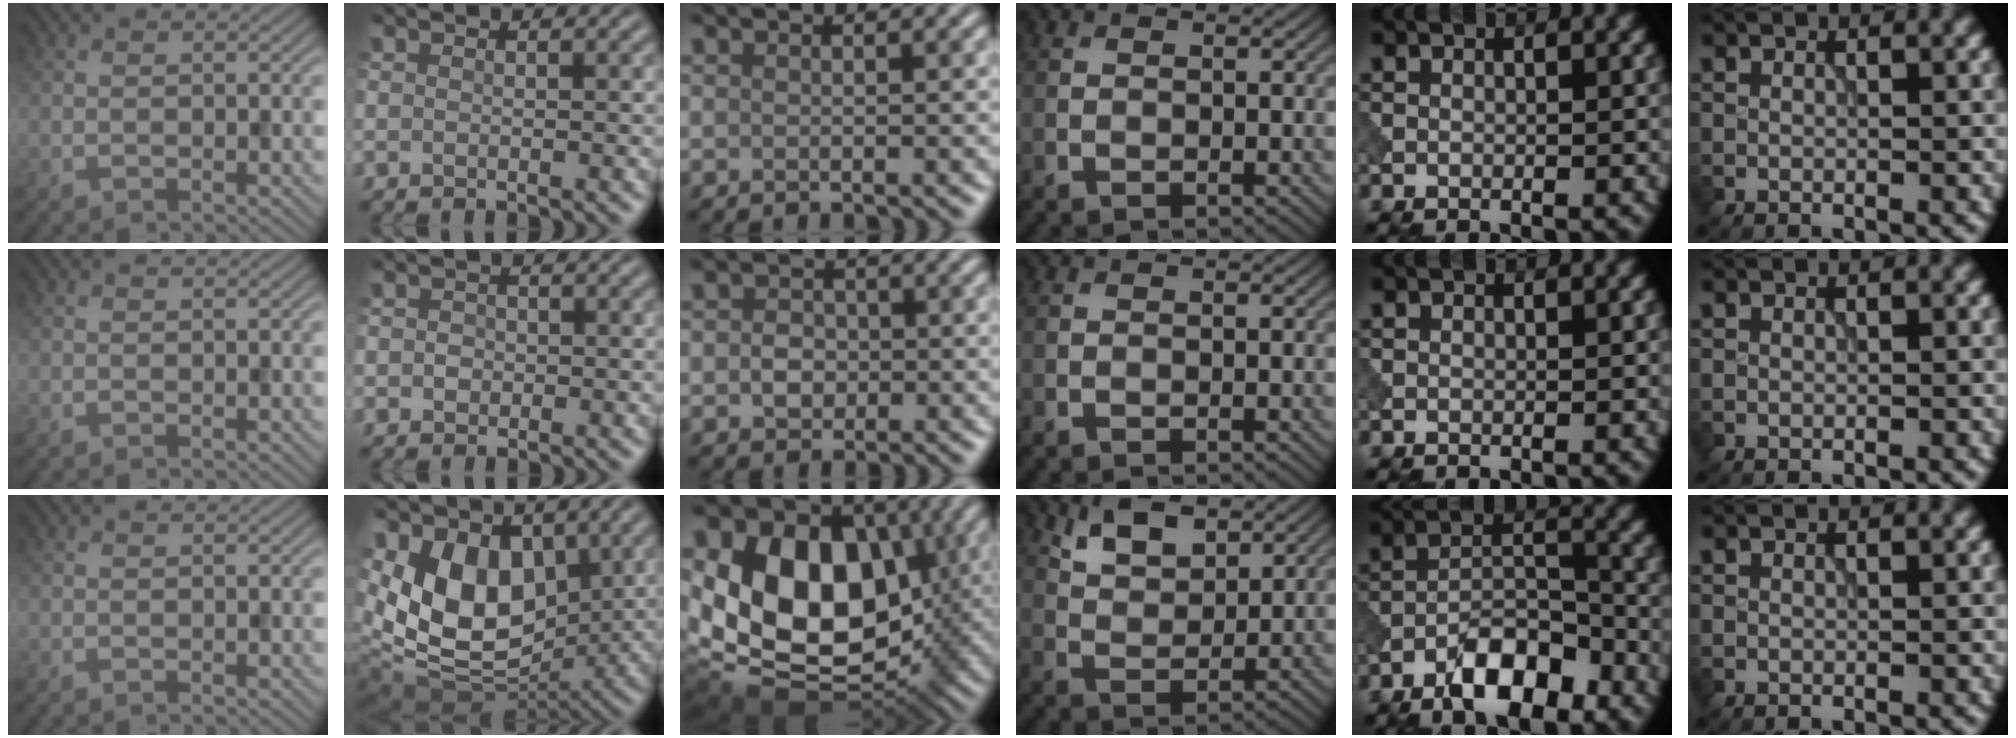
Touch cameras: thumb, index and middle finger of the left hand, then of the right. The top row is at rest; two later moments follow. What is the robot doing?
{"motion": "extract", "object": "peg toy"}